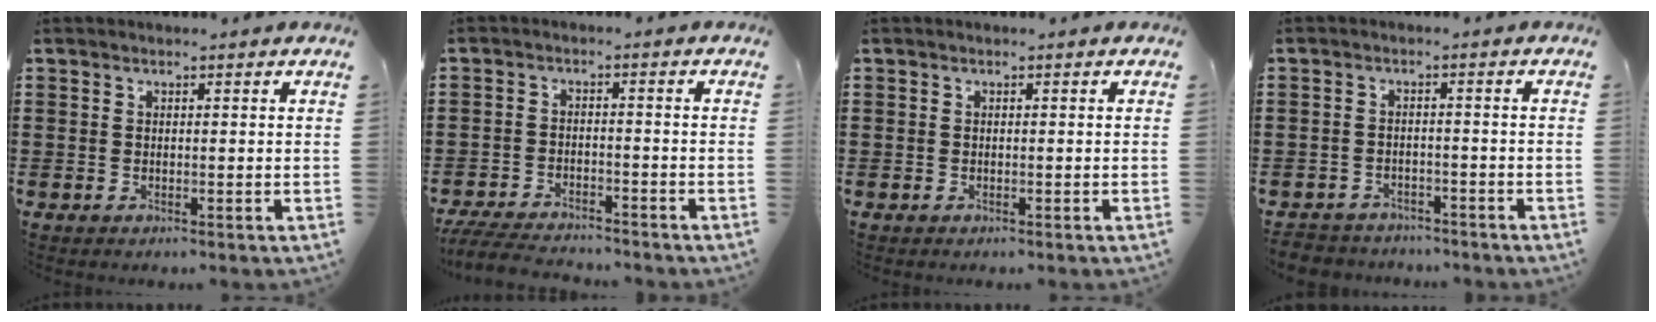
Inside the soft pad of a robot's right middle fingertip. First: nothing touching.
{"total": 5.1, "force": [-4.9, 0.5, 1.3], "torque": [-0.031, -0.002, -0.098]}
{"total": 0.0}
{"total": 2.8, "force": [-2.8, 0.4, -0.2], "torque": [-0.005, -0.005, -0.060]}